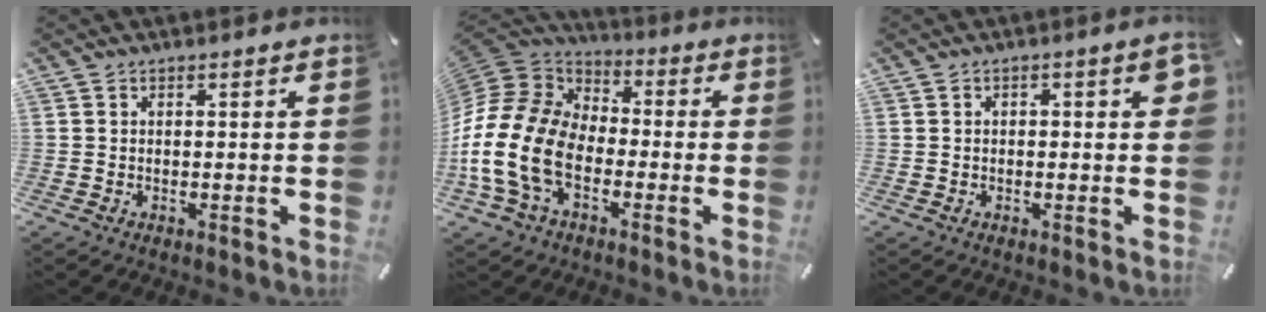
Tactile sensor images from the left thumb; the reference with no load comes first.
{"total": 19.0, "force": [-7.1, 13.0, 11.9], "torque": [-0.261, 0.024, -0.129]}
{"total": 3.7, "force": [0.0, 1.5, 3.4], "torque": [-0.050, 0.008, -0.002]}